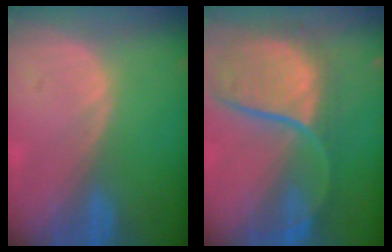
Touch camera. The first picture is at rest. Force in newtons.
{"total": 11.9, "press": 9.9, "slide": 6.7}